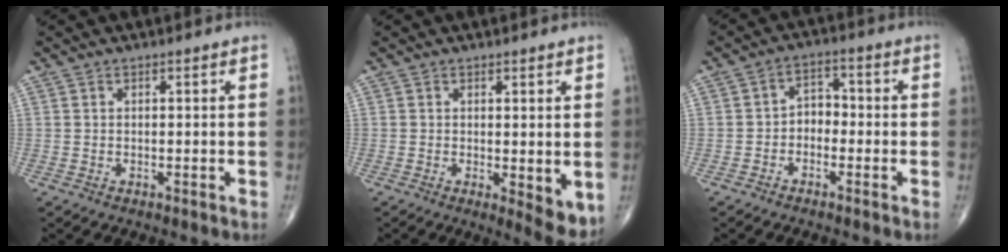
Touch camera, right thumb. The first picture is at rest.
{"total": 5.7, "force": [-0.4, 1.9, 5.3], "torque": [-0.067, -0.017, -0.003]}
{"total": 4.1, "force": [-1.5, 3.1, 2.3], "torque": [-0.017, 0.026, -0.039]}